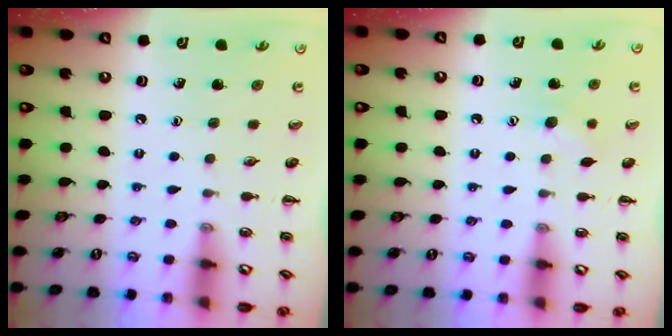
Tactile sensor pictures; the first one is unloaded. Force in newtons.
{"total": 7.3, "press": 7.1, "slide": 1.4}